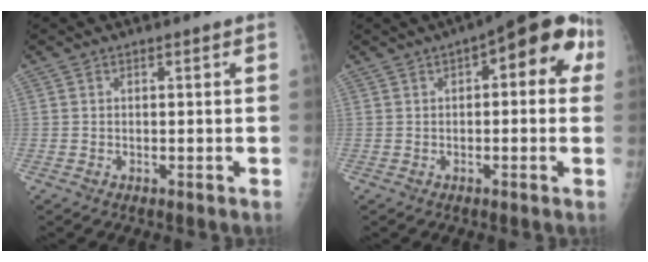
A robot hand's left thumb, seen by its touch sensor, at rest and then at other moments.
{"total": 12.8, "force": [3.8, 5.5, 10.9], "torque": [-0.101, 0.026, 0.035]}